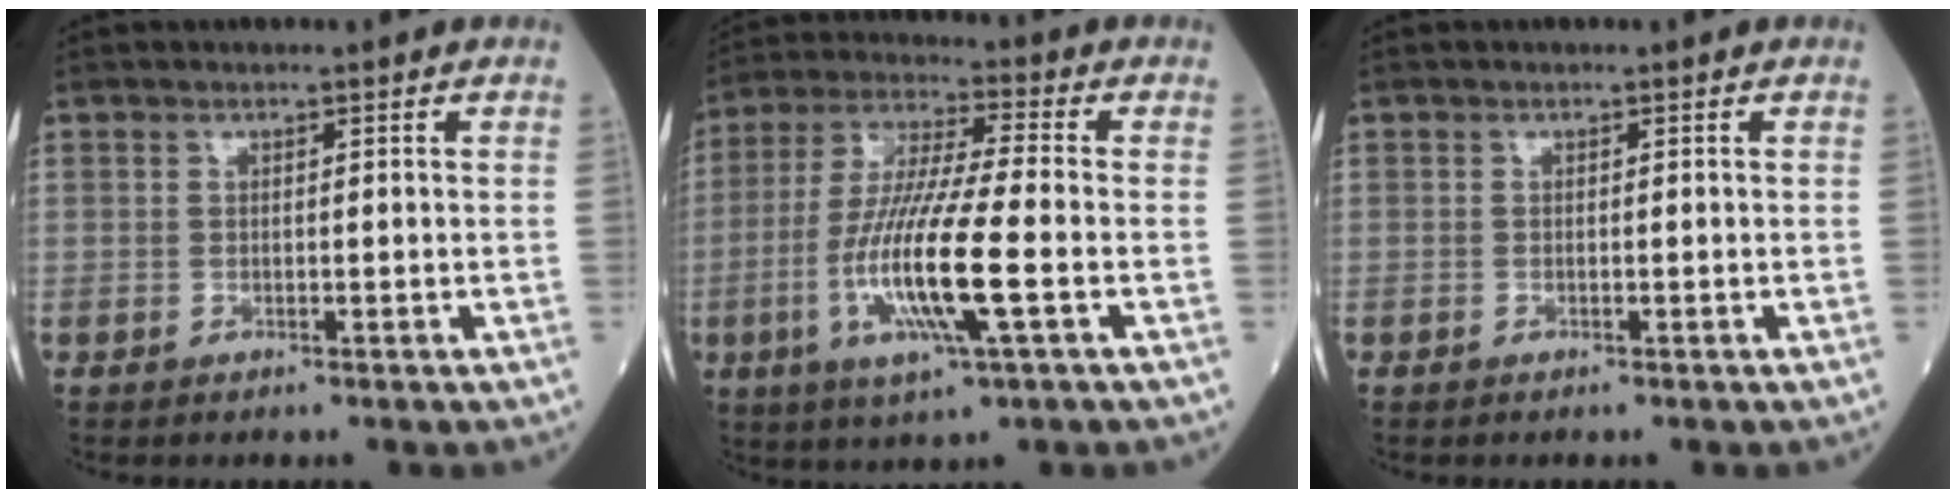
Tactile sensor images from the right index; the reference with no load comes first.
{"total": 14.4, "force": [-3.7, 0.7, 13.9], "torque": [-0.283, -0.015, -0.074]}
{"total": 0.0}